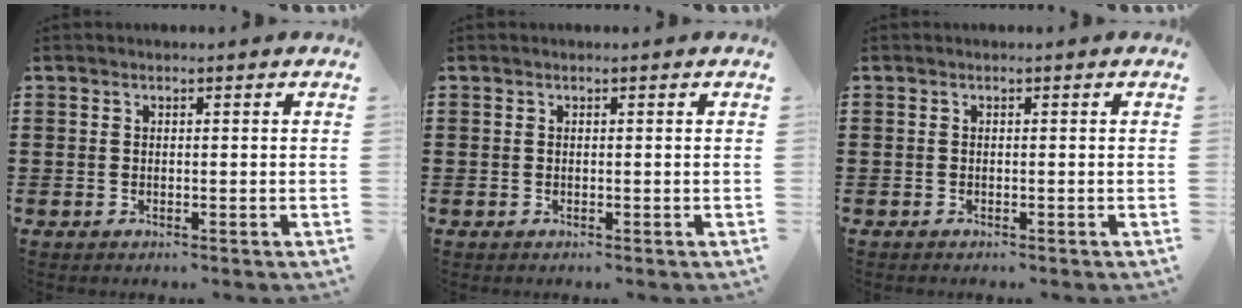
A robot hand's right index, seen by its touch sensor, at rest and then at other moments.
{"total": 0.0}
{"total": 0.0}